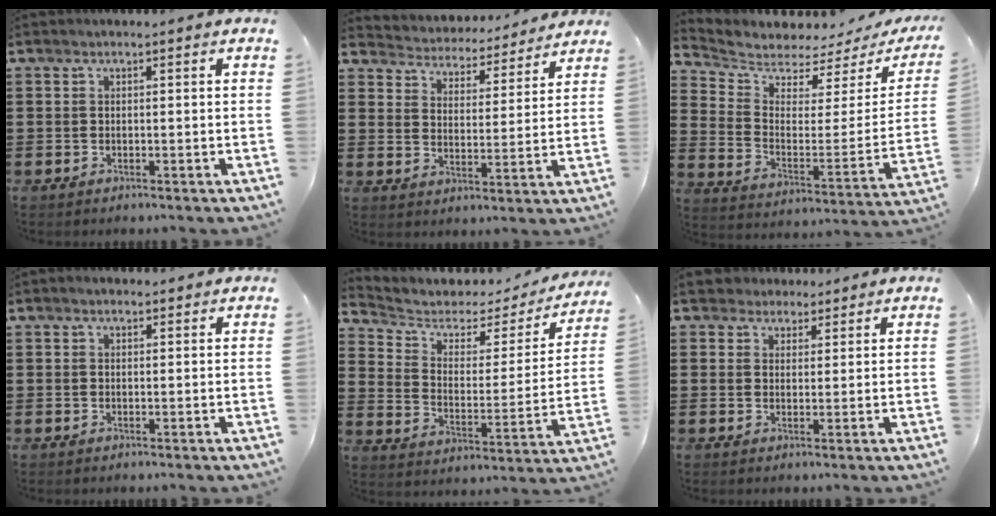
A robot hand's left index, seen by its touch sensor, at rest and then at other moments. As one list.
[{"total": 4.4, "force": [4.3, 0.2, -0.3], "torque": [-0.023, -0.039, 0.071]}, {"total": 4.2, "force": [4.0, 1.2, 0.0], "torque": [-0.036, -0.041, 0.066]}, {"total": 0.8, "force": [0.7, 0.3, 0.2], "torque": [-0.005, 0.002, 0.014]}, {"total": 4.0, "force": [2.9, 2.4, 1.3], "torque": [-0.051, -0.018, 0.045]}, {"total": 3.3, "force": [2.6, 2.0, 0.1], "torque": [-0.016, 0.009, 0.050]}]